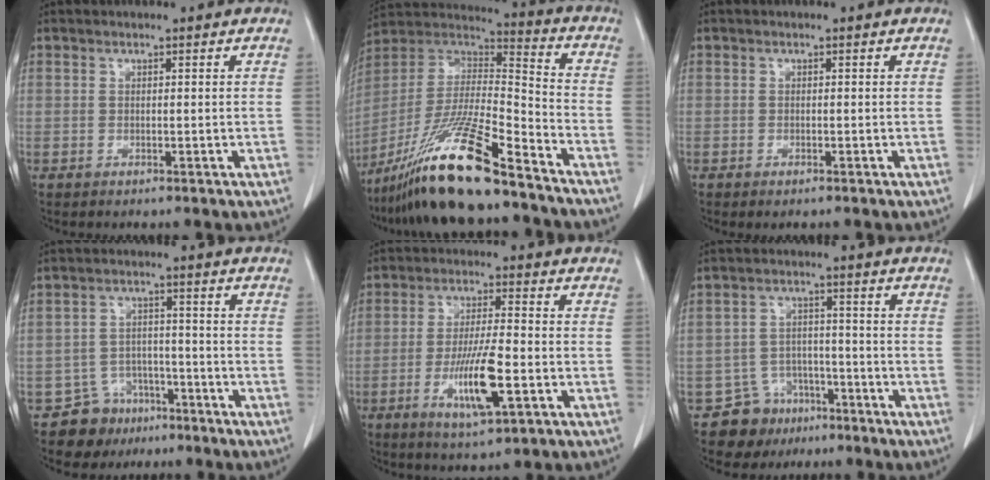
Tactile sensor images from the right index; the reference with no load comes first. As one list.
[{"total": 20.9, "force": [-15.5, 1.5, 13.9], "torque": [-0.290, -0.029, -0.288]}, {"total": 0.8, "force": [-0.6, 0.2, 0.5], "torque": [-0.008, -0.001, -0.006]}, {"total": 6.5, "force": [-4.6, 4.6, 0.0], "torque": [0.006, 0.017, -0.071]}, {"total": 10.1, "force": [-3.3, 1.7, 9.4], "torque": [-0.176, -0.011, -0.056]}, {"total": 6.9, "force": [-4.7, 5.1, 0.2], "torque": [0.000, 0.019, -0.071]}]